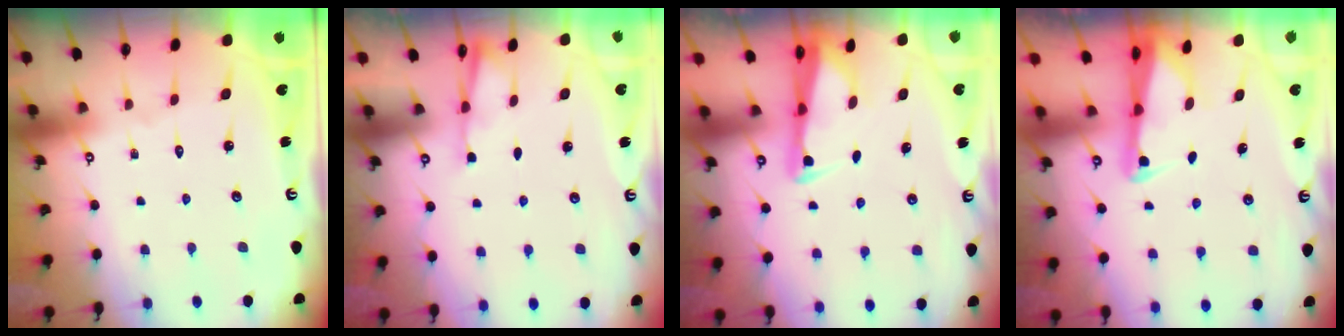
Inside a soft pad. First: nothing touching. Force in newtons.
{"total": 2.3, "press": 2.2, "slide": 0.4}
{"total": 2.6, "press": 2.5, "slide": 0.6}
{"total": 2.4, "press": 2.4, "slide": 0.3}